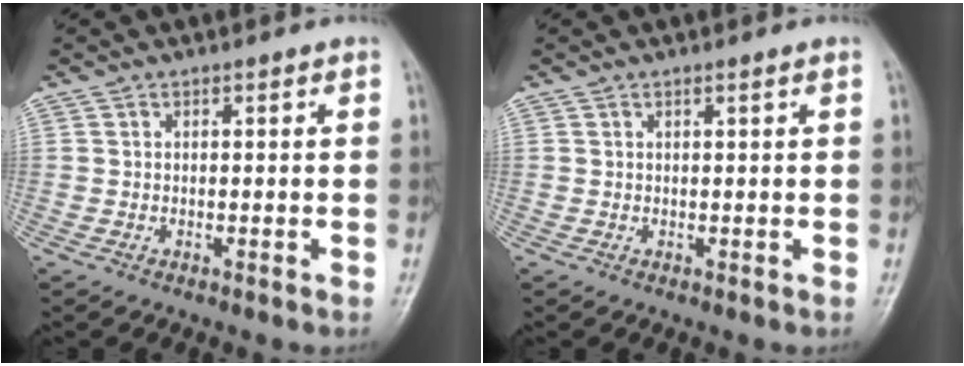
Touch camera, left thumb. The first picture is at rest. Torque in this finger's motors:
{"motor_torque": [-0.15, -0.03, 0.00, 0.00, 0.01]}